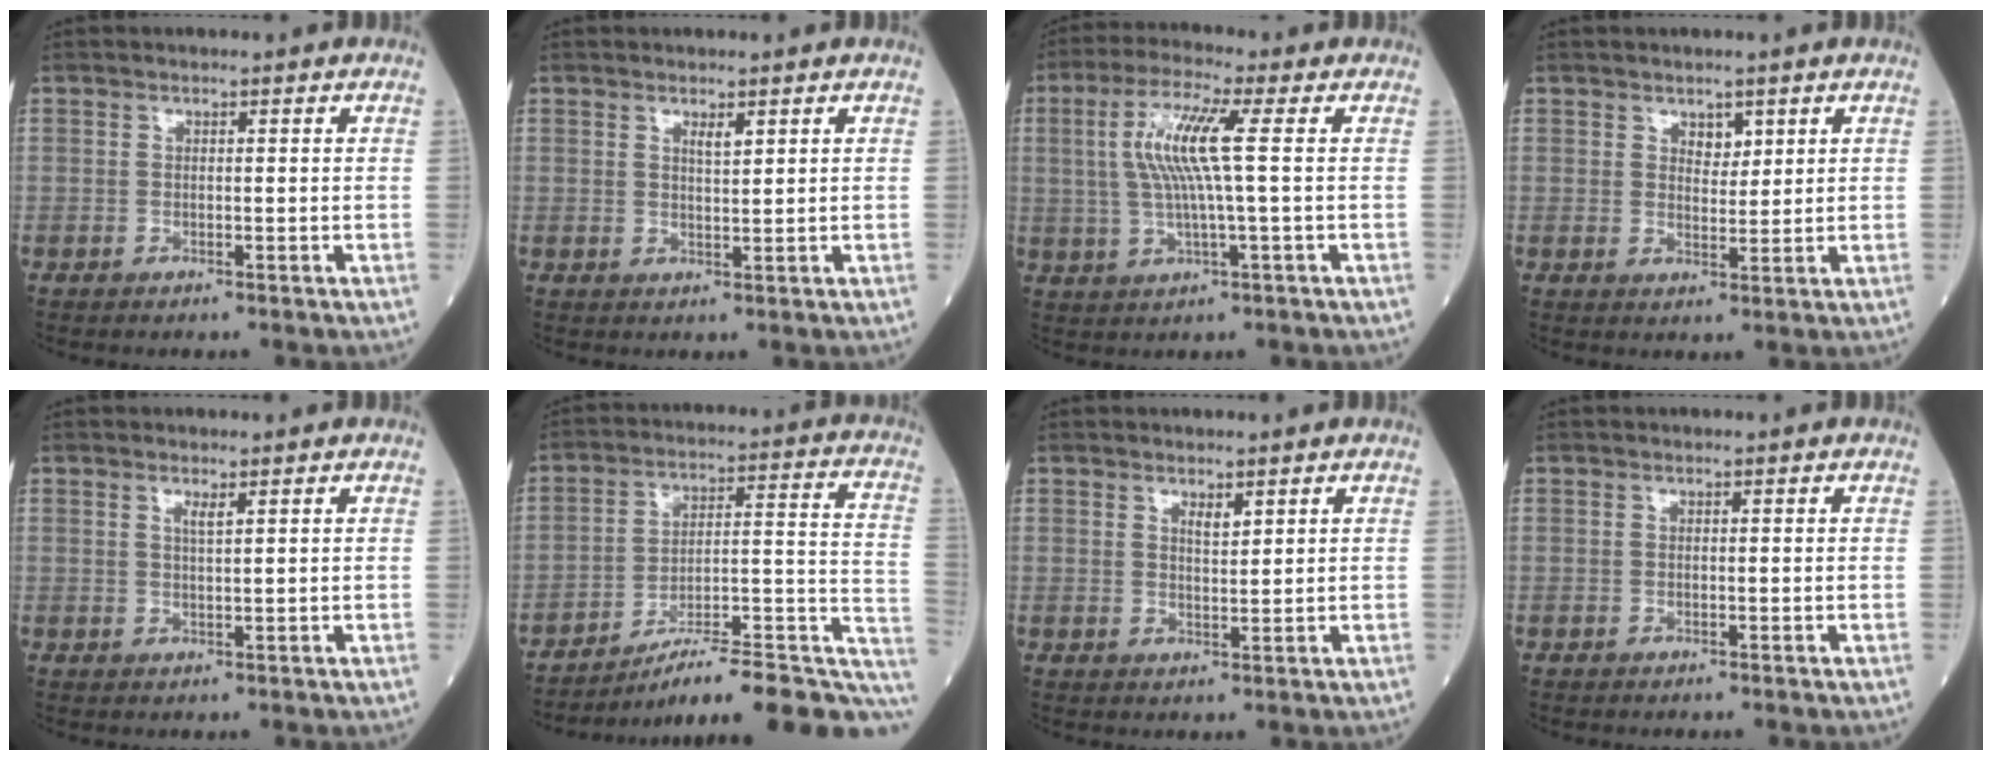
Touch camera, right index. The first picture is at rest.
{"total": 1.7, "force": [1.0, 0.3, 1.3], "torque": [-0.024, -0.003, 0.020]}
{"total": 8.8, "force": [1.4, 0.0, 8.7], "torque": [-0.186, 0.009, 0.027]}
{"total": 2.5, "force": [1.5, 1.5, 1.3], "torque": [-0.017, -0.002, 0.027]}
{"total": 1.3, "force": [0.8, 0.0, 1.1], "torque": [-0.023, -0.004, 0.014]}
{"total": 20.7, "force": [-15.9, 2.5, 12.9], "torque": [-0.109, 0.035, -0.231]}
{"total": 1.8, "force": [1.2, 0.4, 1.2], "torque": [-0.022, -0.005, 0.024]}
{"total": 0.0}